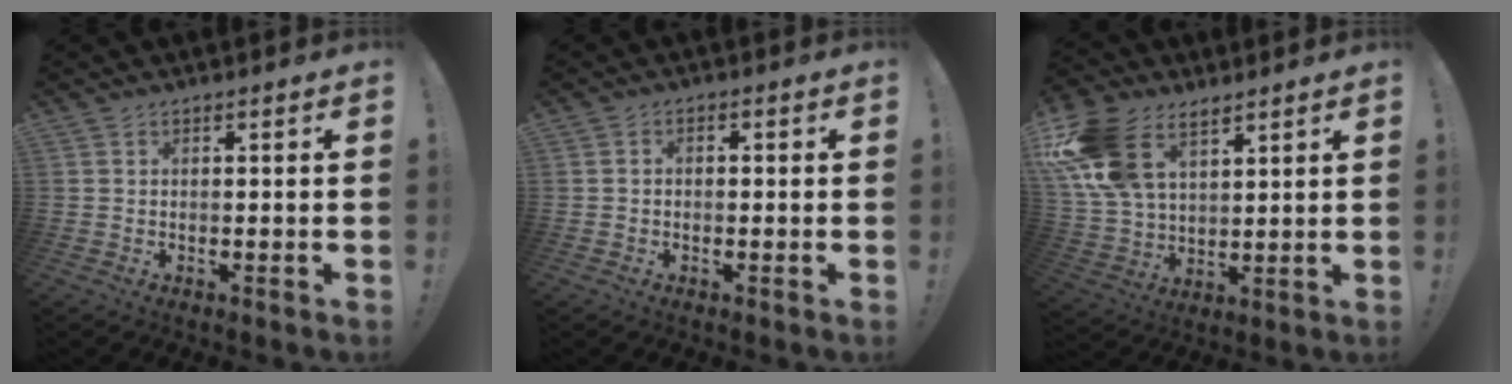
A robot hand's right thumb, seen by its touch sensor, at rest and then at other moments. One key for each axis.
{"total": 1.6, "fx": -1.0, "fy": 0.8, "fz": 0.9, "tx": -0.019, "ty": 0.008, "tz": -0.017}
{"total": 17.5, "fx": 9.6, "fy": 10.6, "fz": 10.0, "tx": -0.213, "ty": -0.041, "tz": 0.183}